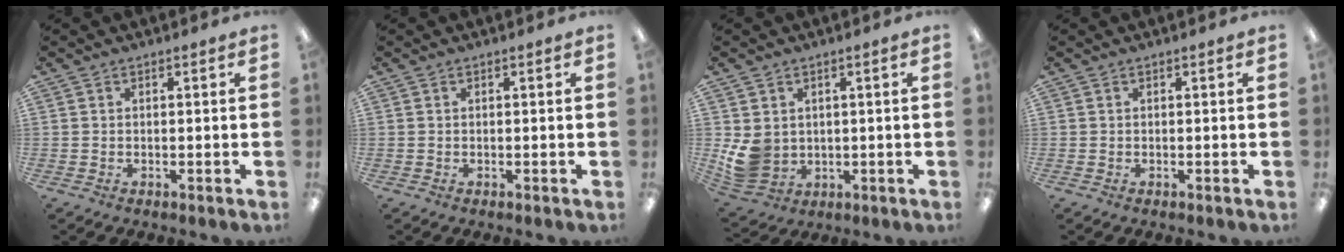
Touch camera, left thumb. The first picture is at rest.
{"total": 0.0}
{"total": 7.6, "force": [0.8, 6.8, 3.3], "torque": [-0.078, 0.000, 0.020]}
{"total": 0.0}